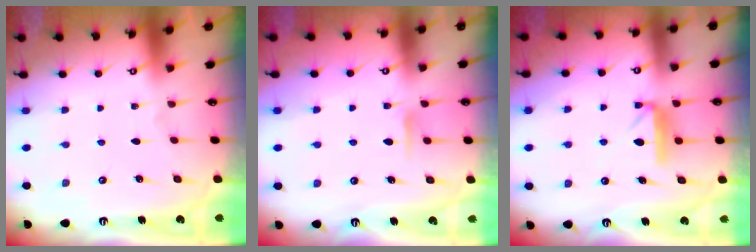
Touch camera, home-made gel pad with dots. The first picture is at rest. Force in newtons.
{"total": 4.9, "press": 4.8, "slide": 0.6}
{"total": 9.1, "press": 9.1, "slide": 0.3}